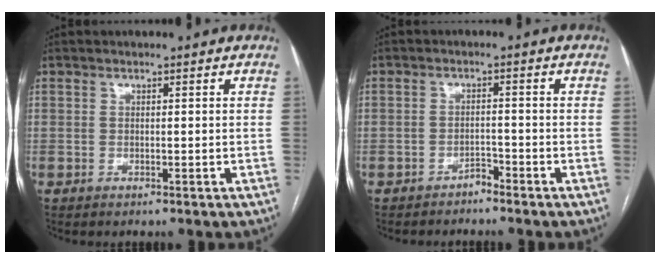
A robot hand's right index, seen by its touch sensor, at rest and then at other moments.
{"total": 1.8, "force": [-1.7, 0.6, 0.4], "torque": [0.000, 0.002, -0.028]}